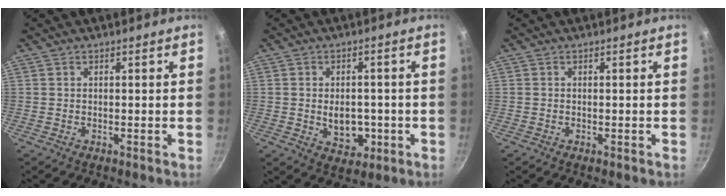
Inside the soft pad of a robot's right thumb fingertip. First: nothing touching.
{"total": 7.2, "force": [-1.2, 5.2, 4.9], "torque": [-0.045, 0.003, -0.007]}
{"total": 0.0}